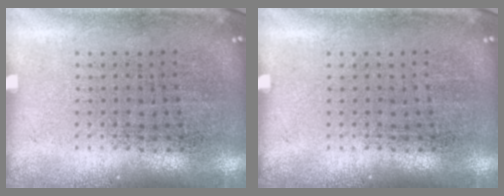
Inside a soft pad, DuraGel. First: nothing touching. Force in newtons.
{"total": 0.0}